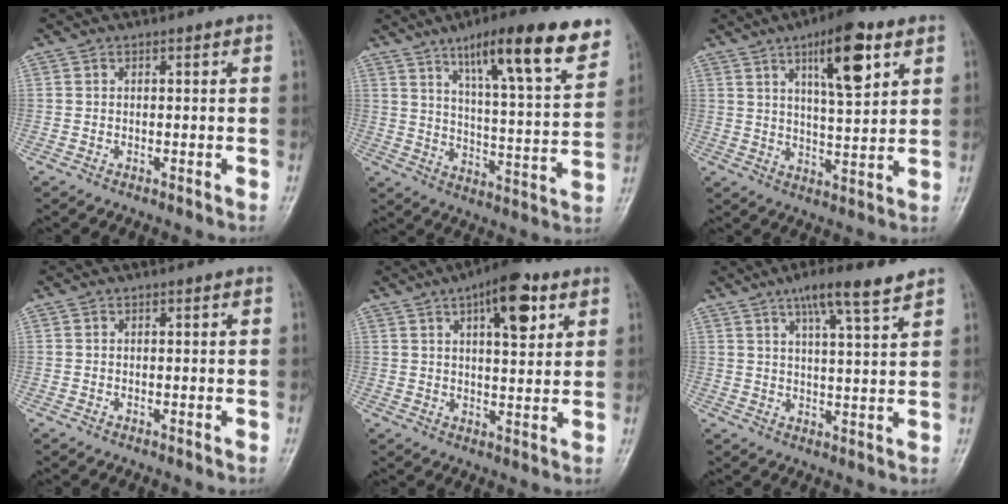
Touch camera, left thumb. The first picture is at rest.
{"total": 18.6, "force": [11.6, 3.8, 14.0], "torque": [-0.179, -0.051, 0.178]}
{"total": 12.5, "force": [6.1, 3.7, 10.2], "torque": [-0.144, -0.029, 0.095]}
{"total": 0.0}
{"total": 10.8, "force": [5.1, 4.2, 8.6], "torque": [-0.105, -0.017, 0.072]}
{"total": 8.5, "force": [5.7, 0.9, 6.2], "torque": [-0.097, -0.023, 0.092]}